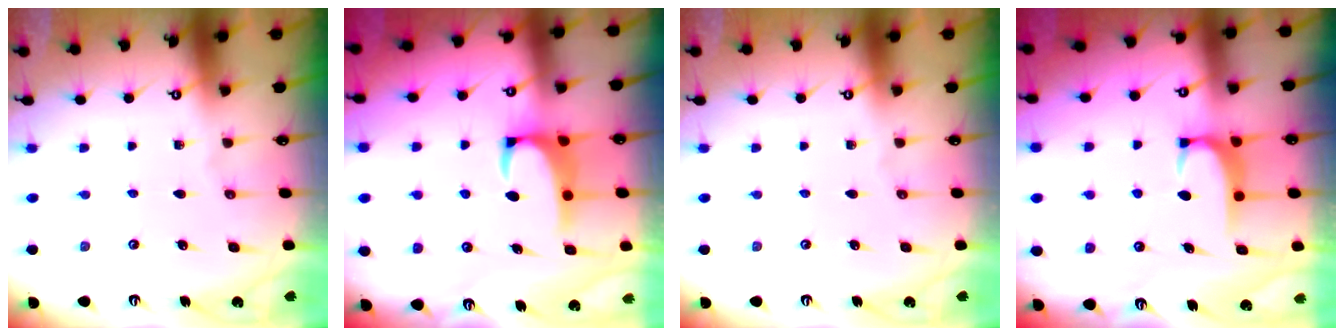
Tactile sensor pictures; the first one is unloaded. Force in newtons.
{"total": 2.1, "press": 1.9, "slide": 0.9}
{"total": 0.0}
{"total": 1.7, "press": 1.6, "slide": 0.5}